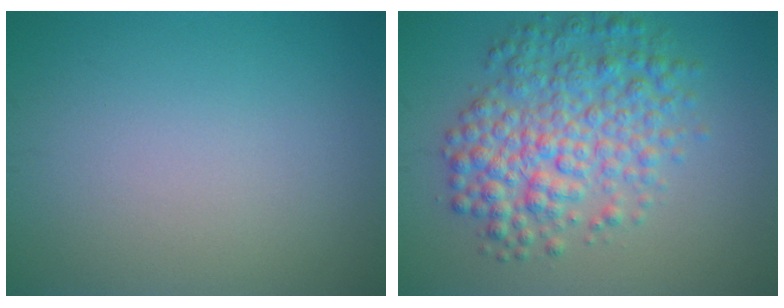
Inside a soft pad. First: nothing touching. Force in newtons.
{"total": 6.7, "press": 6.7, "slide": 0.1}